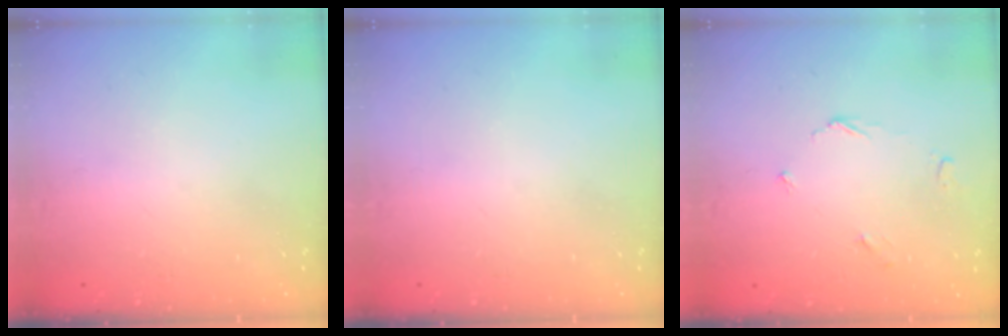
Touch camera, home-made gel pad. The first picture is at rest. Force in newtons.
{"total": 0.0}
{"total": 3.5, "press": 3.5, "slide": 0.5}